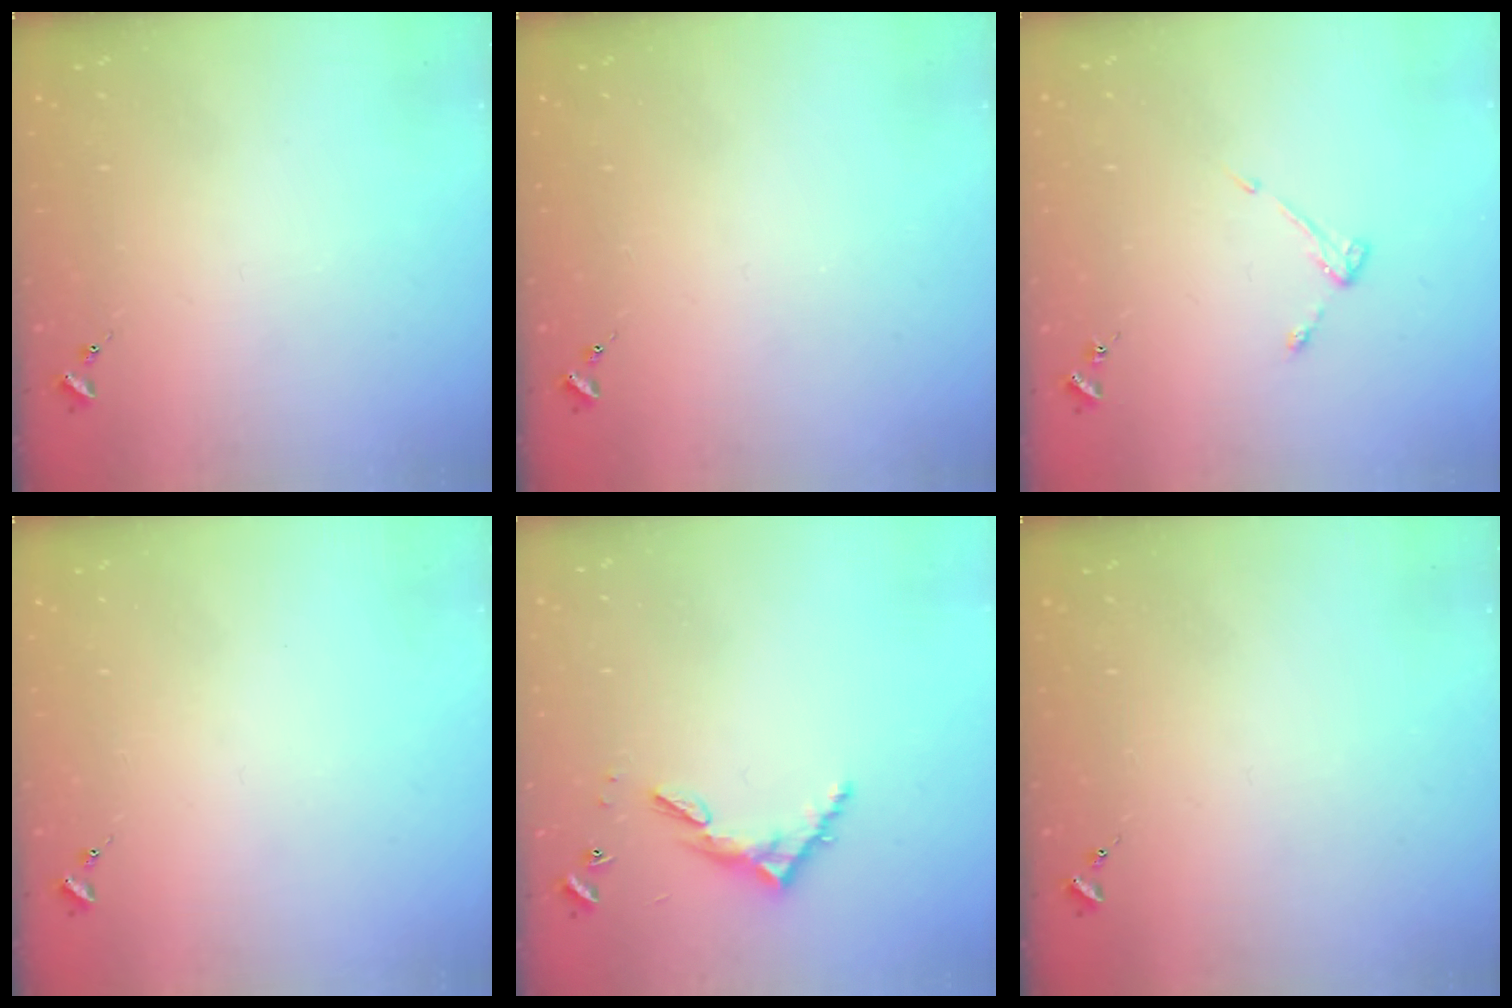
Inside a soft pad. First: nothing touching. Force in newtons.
{"total": 0.0}
{"total": 3.2, "press": 3.1, "slide": 0.5}
{"total": 0.0}
{"total": 6.3, "press": 6.3, "slide": 0.5}
{"total": 0.0}